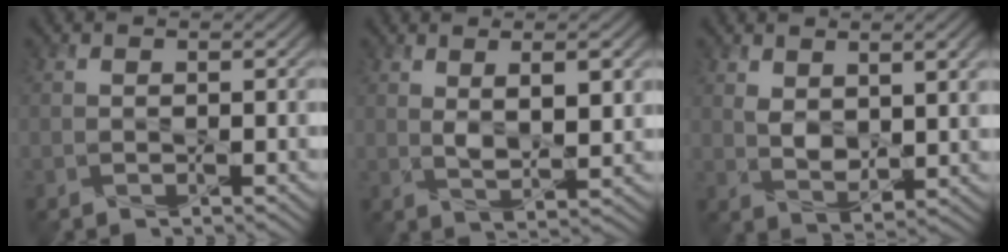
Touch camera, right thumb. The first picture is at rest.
{"total": 5.4, "force": [1.7, 2.1, 4.7], "torque": [-0.087, -0.005, 0.036]}
{"total": 6.2, "force": [2.4, 2.9, 4.9], "torque": [-0.098, -0.006, 0.047]}